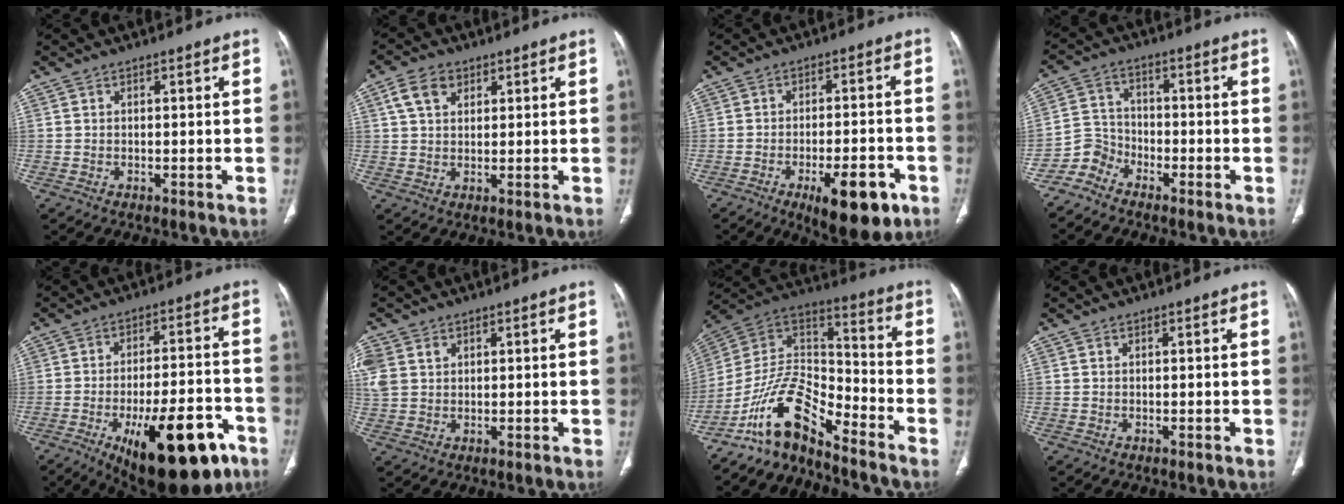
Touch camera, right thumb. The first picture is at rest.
{"total": 5.7, "force": [2.6, 3.8, 3.2], "torque": [-0.049, 0.000, 0.049]}
{"total": 12.4, "force": [-6.1, 4.5, 9.8], "torque": [-0.124, 0.019, -0.079]}
{"total": 4.9, "force": [-4.0, 2.8, -0.1], "torque": [0.015, 0.031, -0.094]}
{"total": 21.5, "force": [-10.8, 8.4, 16.5], "torque": [-0.196, 0.049, -0.148]}
{"total": 8.2, "force": [2.7, 6.4, 4.4], "torque": [-0.122, 0.013, 0.063]}
{"total": 13.6, "force": [-10.6, 4.8, 7.1], "torque": [-0.116, 0.105, -0.206]}
{"total": 0.0}